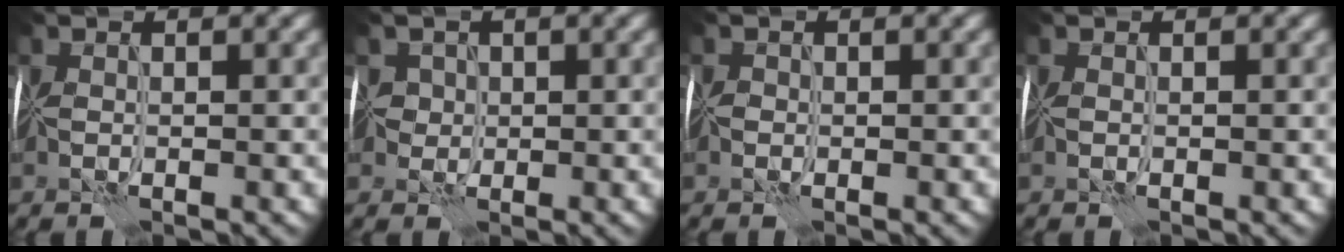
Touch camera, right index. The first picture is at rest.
{"total": 2.1, "force": [0.4, 2.1, -0.1], "torque": [0.008, 0.014, 0.003]}
{"total": 0.7, "force": [-0.4, 0.5, -0.2], "torque": [0.003, 0.002, -0.011]}
{"total": 0.0}